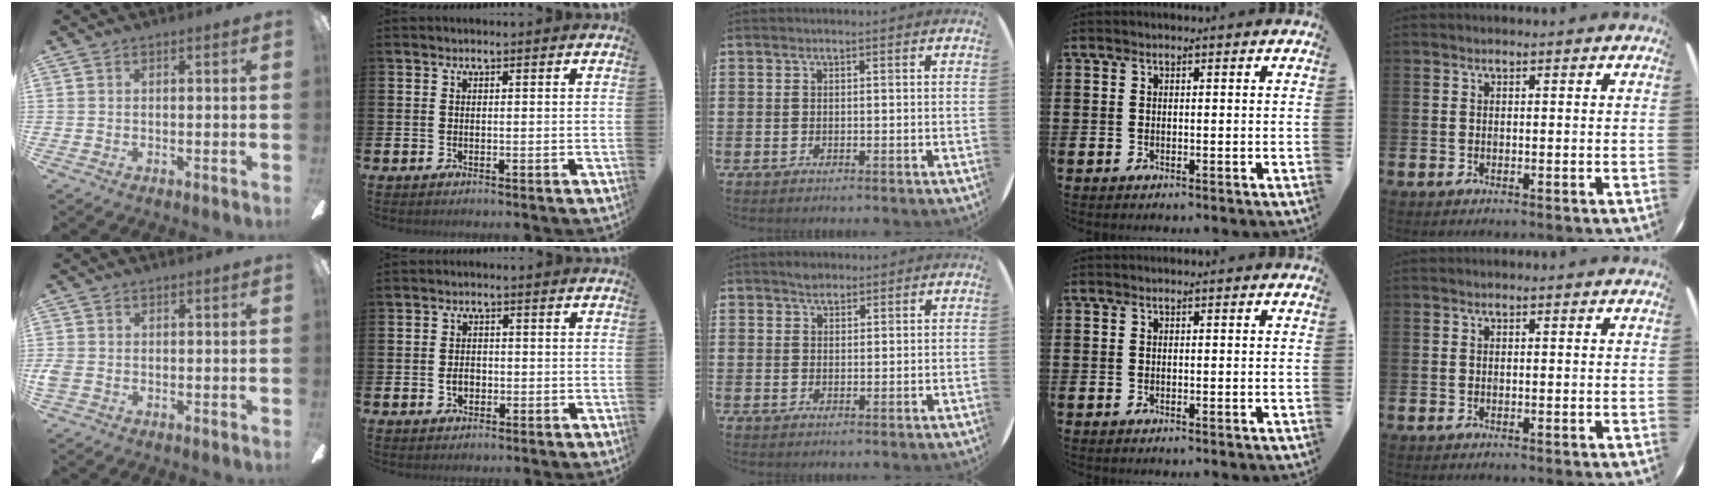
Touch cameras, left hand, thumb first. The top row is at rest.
{"thumb": {"total": 2.1, "force": [-0.4, 1.7, 1.1], "torque": [-0.026, 0.002, -0.009]}, "index": {"total": 2.1, "force": [-0.5, 1.6, 1.2], "torque": [-0.013, 0.001, -0.014]}, "middle": {"total": 1.7, "force": [1.6, 0.7, 0.1], "torque": [0.004, -0.001, 0.029]}}